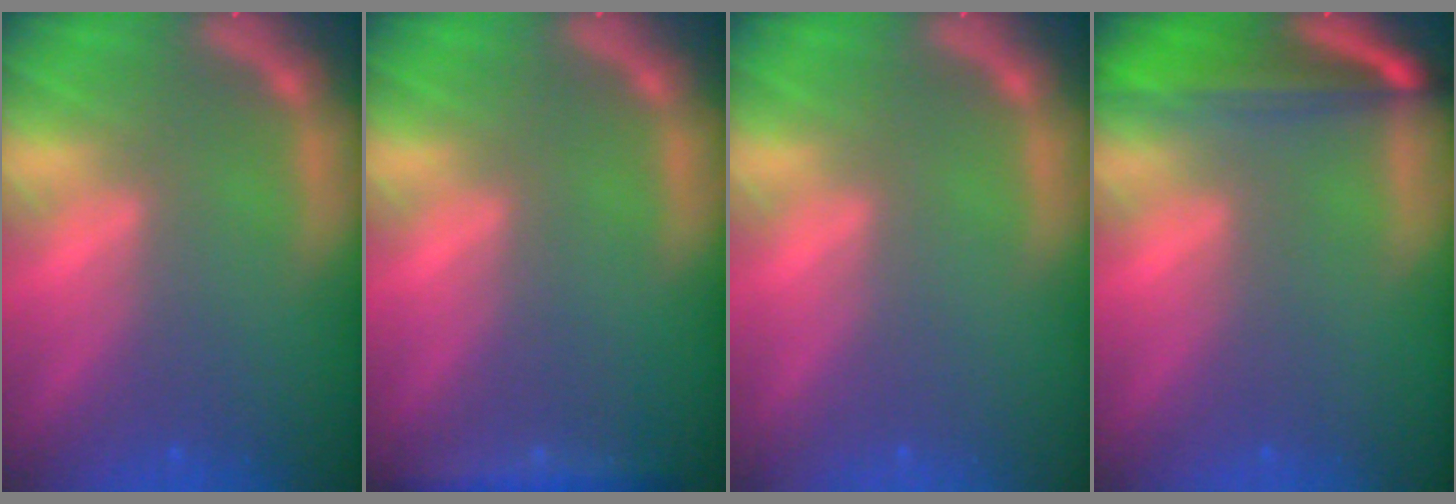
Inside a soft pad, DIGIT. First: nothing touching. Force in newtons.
{"total": 2.4}
{"total": 0.0}
{"total": 6.5}